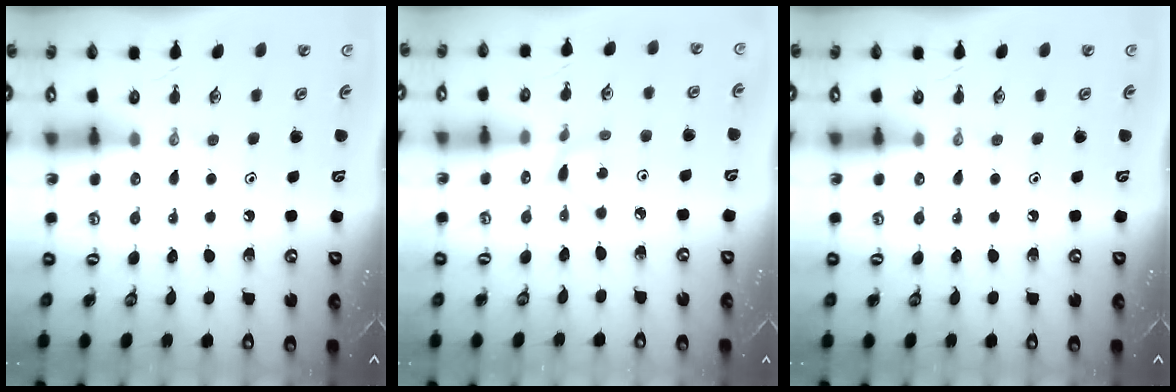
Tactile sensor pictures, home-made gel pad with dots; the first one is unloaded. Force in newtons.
{"total": 2.5, "press": 2.4, "slide": 0.3}
{"total": 0.0}